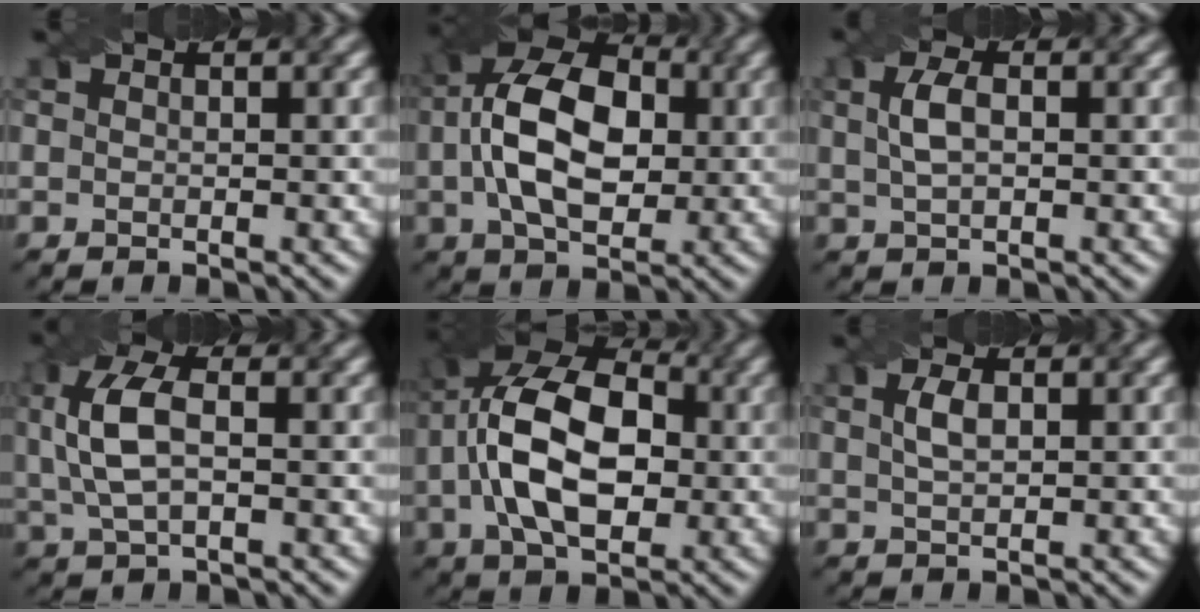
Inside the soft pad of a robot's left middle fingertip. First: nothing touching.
{"total": 11.0, "force": [0.8, 6.7, 8.7], "torque": [-0.169, 0.021, 0.006]}
{"total": 2.5, "force": [0.5, 1.2, 2.2], "torque": [-0.052, 0.005, 0.009]}
{"total": 5.9, "force": [0.9, 3.0, 5.1], "torque": [-0.123, 0.009, 0.017]}
{"total": 12.5, "force": [0.3, 7.4, 10.1], "torque": [-0.193, 0.023, -0.007]}
{"total": 1.9, "force": [0.6, 0.9, 1.6], "torque": [-0.036, 0.003, 0.013]}